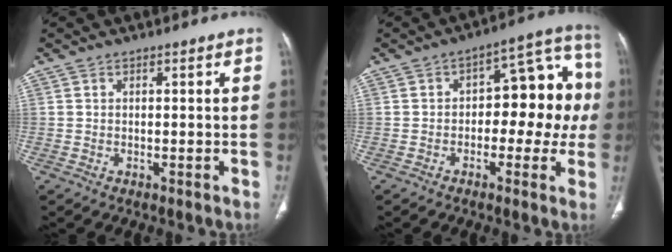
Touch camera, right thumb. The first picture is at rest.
{"total": 13.8, "force": [-0.6, 7.6, 11.5], "torque": [-0.088, 0.050, -0.018]}